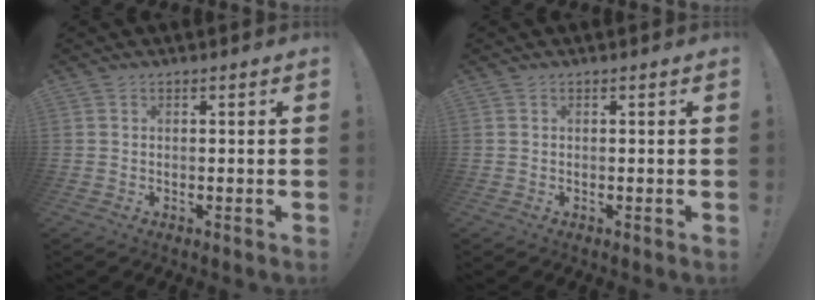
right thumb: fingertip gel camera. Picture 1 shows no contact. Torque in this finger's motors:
{"motor_torque": [-0.10, 0.11, -0.06, 0.07, 0.02]}